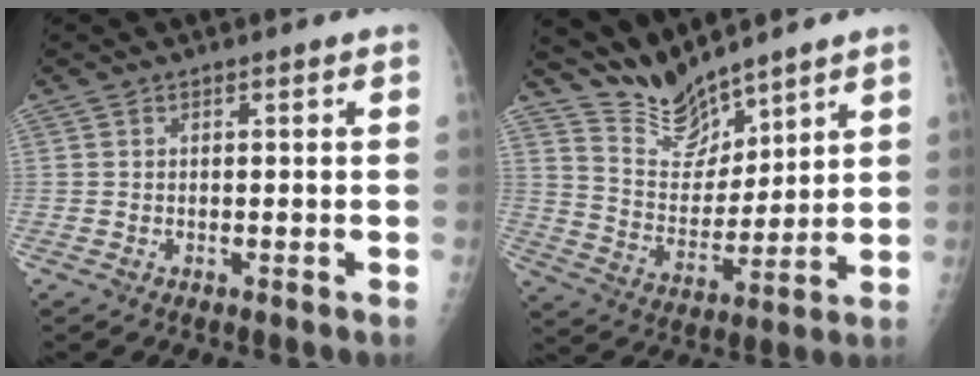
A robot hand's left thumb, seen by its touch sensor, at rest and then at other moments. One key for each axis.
{"total": 10.2, "fx": 9.6, "fy": 2.6, "fz": 2.4, "tx": -0.022, "ty": -0.067, "tz": 0.196}